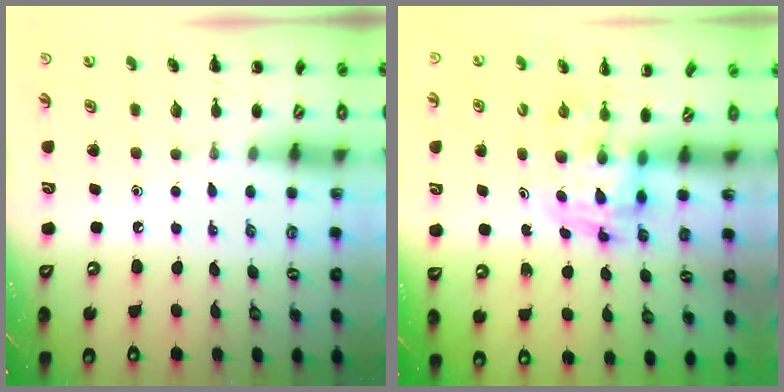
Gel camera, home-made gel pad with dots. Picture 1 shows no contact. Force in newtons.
{"total": 3.4, "press": 3.4, "slide": 0.6}